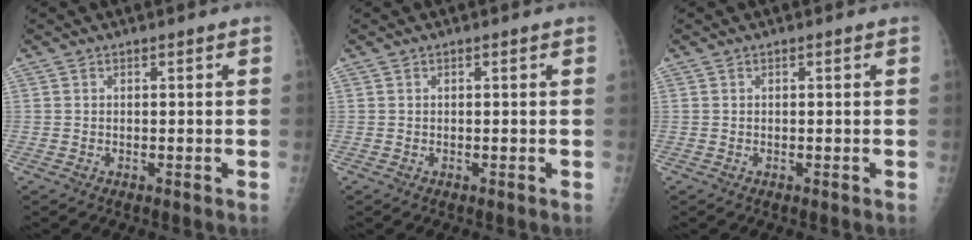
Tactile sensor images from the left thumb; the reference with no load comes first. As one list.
[{"total": 0.0}, {"total": 0.0}]